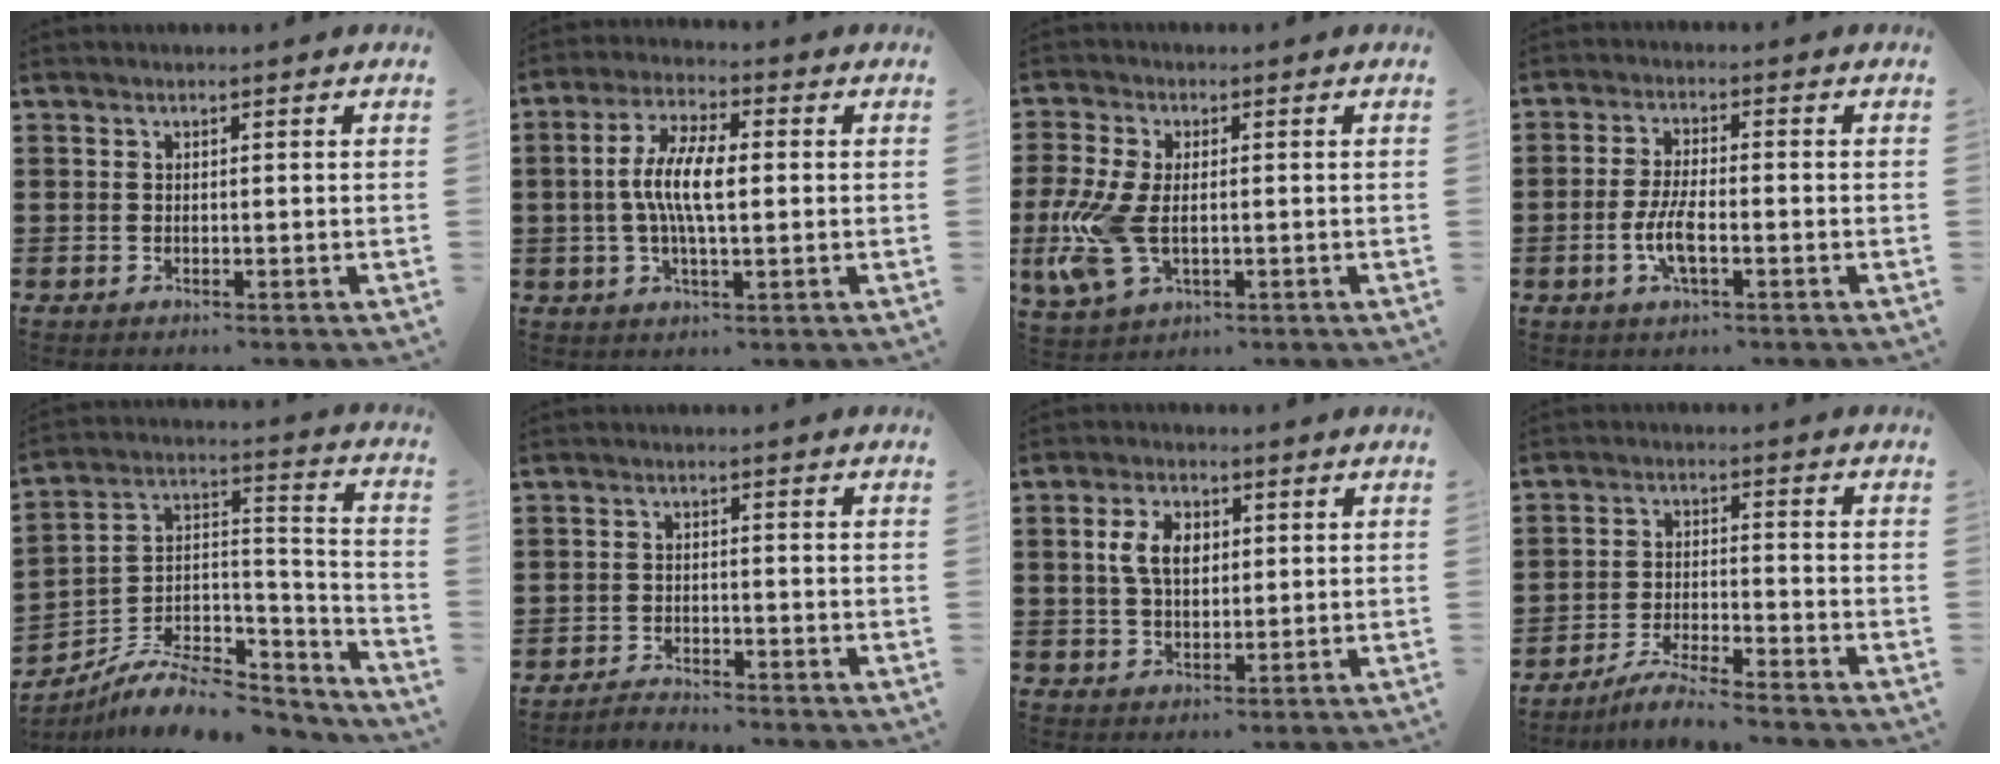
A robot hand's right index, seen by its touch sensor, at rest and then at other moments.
{"total": 8.0, "force": [0.0, 2.6, 7.6], "torque": [-0.156, 0.001, -0.007]}
{"total": 8.7, "force": [-1.3, 4.6, 7.2], "torque": [-0.179, -0.010, -0.025]}
{"total": 5.2, "force": [-1.5, 1.5, 4.8], "torque": [-0.106, -0.004, -0.033]}
{"total": 8.7, "force": [-6.7, 3.9, 4.0], "torque": [-0.075, 0.015, -0.125]}
{"total": 2.2, "force": [-2.2, 0.0, -0.2], "torque": [-0.004, 0.002, -0.047]}
{"total": 5.6, "force": [1.2, 3.4, 4.2], "torque": [-0.100, 0.011, 0.017]}
{"total": 4.8, "force": [-4.7, -0.4, 1.0], "torque": [-0.026, -0.004, -0.094]}